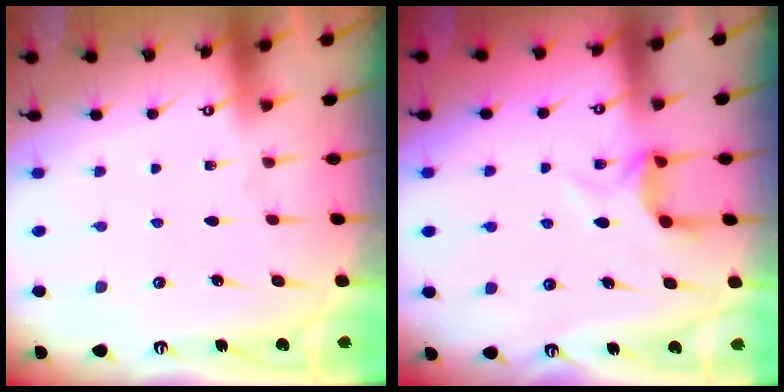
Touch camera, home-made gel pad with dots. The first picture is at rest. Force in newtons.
{"total": 5.7, "press": 5.6, "slide": 1.1}